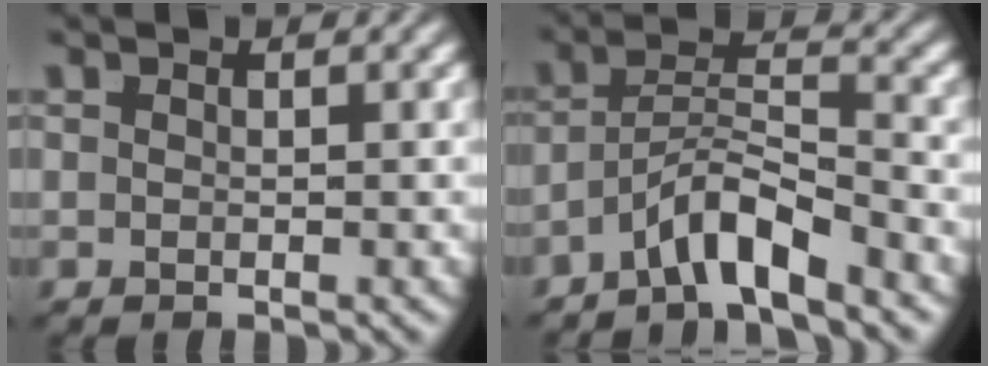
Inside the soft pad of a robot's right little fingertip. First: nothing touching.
{"total": 4.9, "force": [-2.9, 1.8, 3.5], "torque": [-0.058, -0.019, -0.039]}